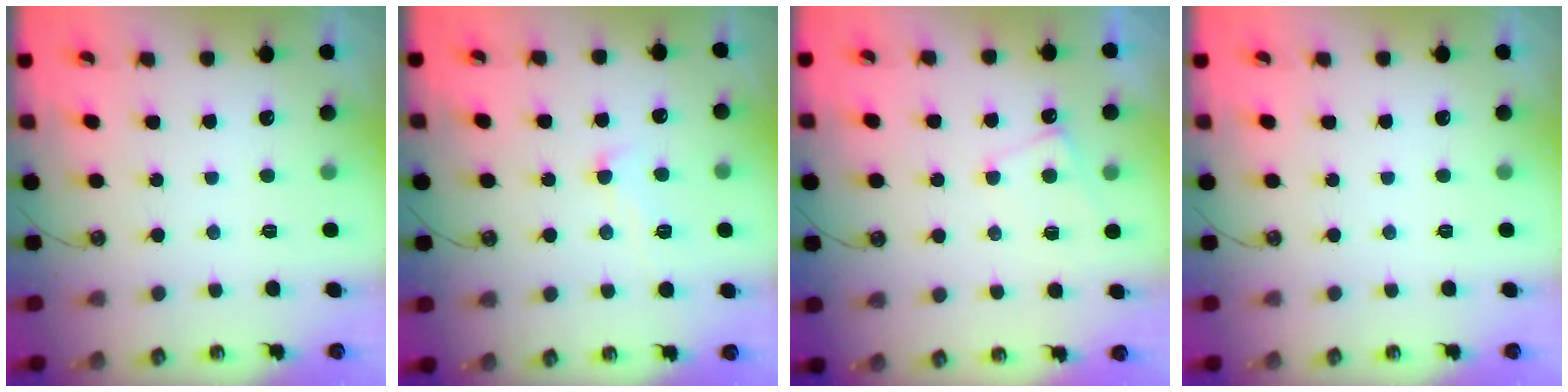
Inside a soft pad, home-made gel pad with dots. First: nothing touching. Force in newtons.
{"total": 1.1, "press": 0.7, "slide": 0.9}
{"total": 1.5, "press": 1.4, "slide": 0.4}
{"total": 0.0}